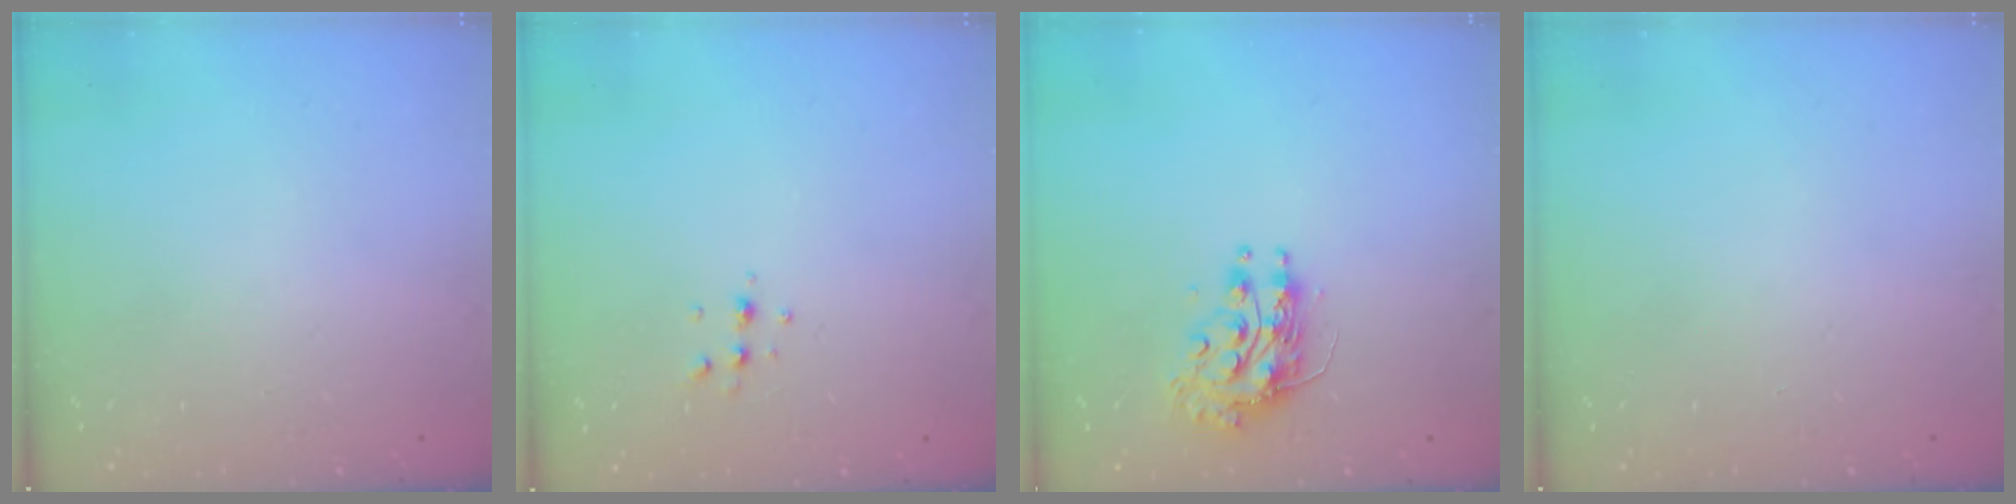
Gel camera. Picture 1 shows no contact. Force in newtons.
{"total": 3.9, "press": 3.8, "slide": 1.2}
{"total": 10.5, "press": 10.5, "slide": 0.3}
{"total": 0.0}